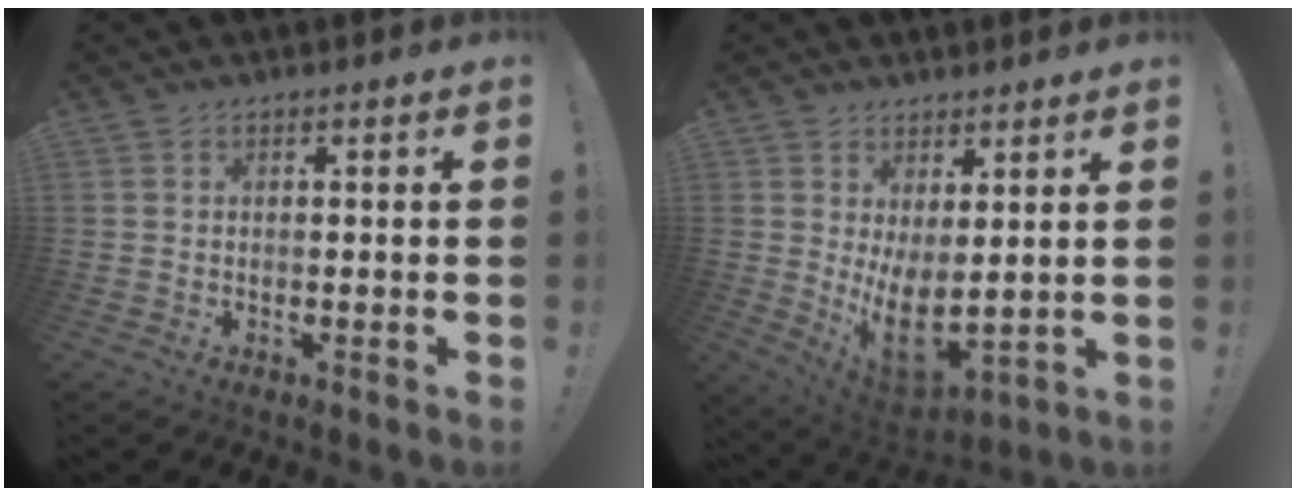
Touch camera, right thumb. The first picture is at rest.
{"total": 10.7, "force": [1.4, 6.0, 8.8], "torque": [-0.125, -0.036, 0.040]}